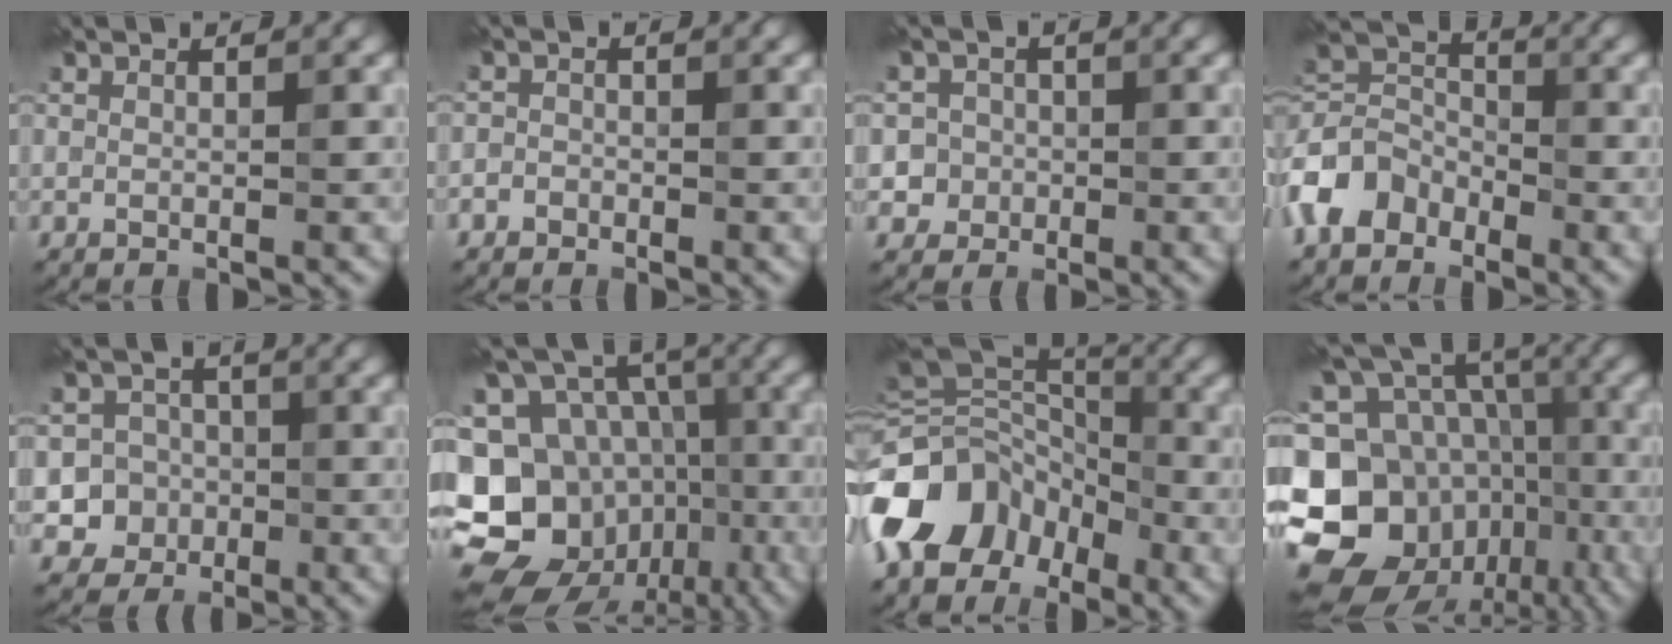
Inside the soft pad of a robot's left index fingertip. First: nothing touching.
{"total": 1.2, "force": [-0.7, 1.0, 0.2], "torque": [0.012, 0.003, -0.016]}
{"total": 3.3, "force": [-0.7, 3.2, 0.4], "torque": [0.025, 0.011, -0.024]}
{"total": 5.1, "force": [-2.7, 3.7, 2.1], "torque": [-0.039, 0.008, -0.075]}
{"total": 5.6, "force": [-1.6, 5.3, 1.0], "torque": [0.010, -0.001, -0.047]}
{"total": 18.6, "force": [-5.0, 16.3, 7.4], "torque": [-0.161, 0.000, -0.069]}
{"total": 12.9, "force": [-5.4, 9.9, 6.2], "torque": [-0.135, 0.015, -0.109]}
{"total": 20.5, "force": [-6.0, 17.2, 9.3], "torque": [-0.191, -0.003, -0.093]}